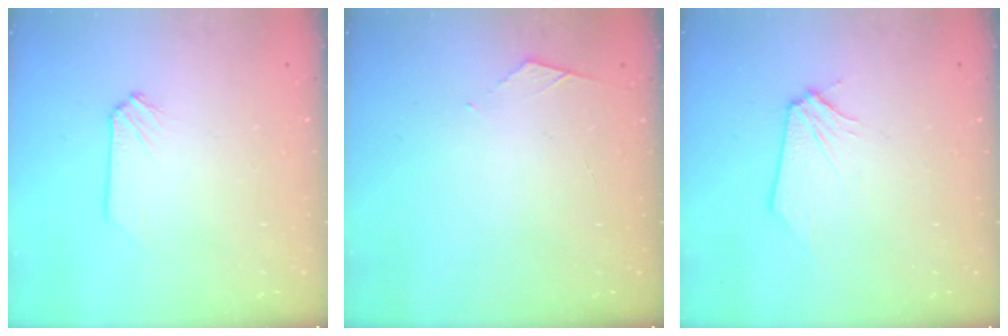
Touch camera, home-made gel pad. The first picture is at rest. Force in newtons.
{"total": 3.6, "press": 3.5, "slide": 0.5}
{"total": 0.0}